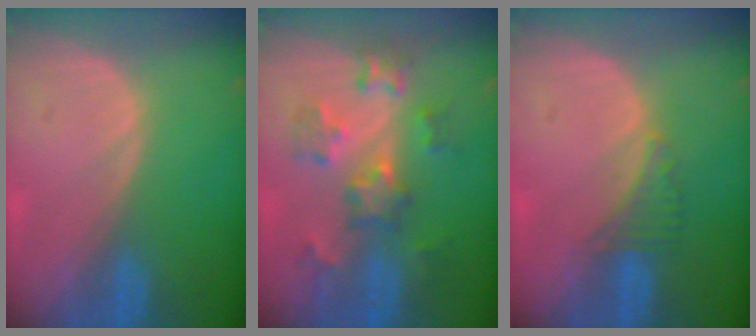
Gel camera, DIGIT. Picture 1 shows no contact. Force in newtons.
{"total": 6.9, "press": 6.9, "slide": 0.2}
{"total": 2.7, "press": 2.6, "slide": 0.7}